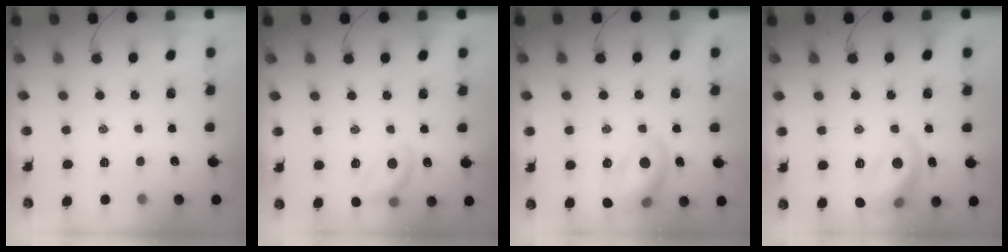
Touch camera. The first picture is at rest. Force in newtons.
{"total": 11.4, "press": 11.2, "slide": 2.4}
{"total": 14.9, "press": 14.8, "slide": 1.7}
{"total": 13.1, "press": 13.1, "slide": 0.9}